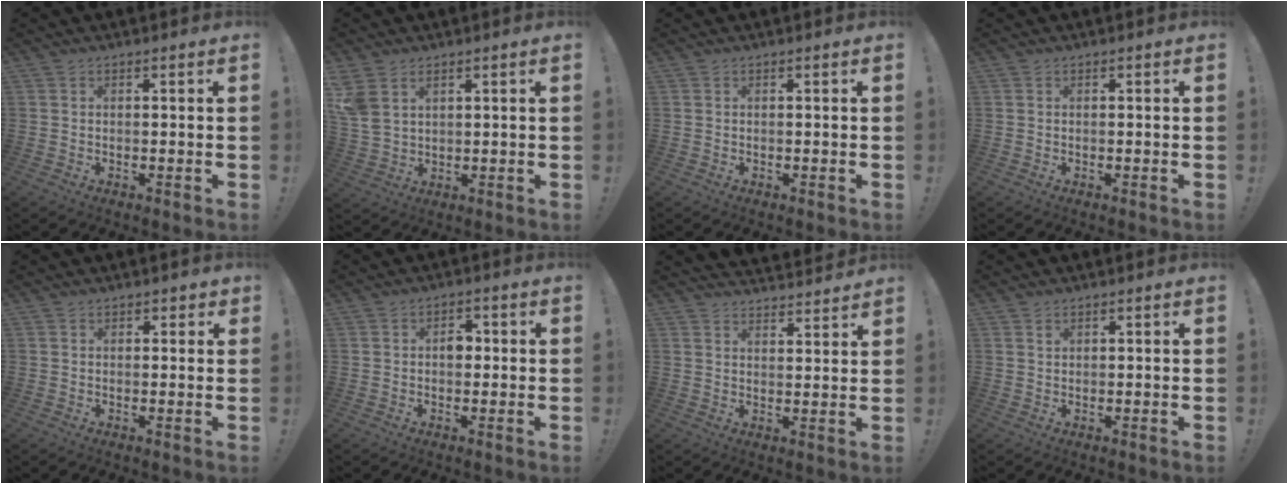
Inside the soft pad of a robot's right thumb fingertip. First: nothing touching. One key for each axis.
{"total": 6.0, "fx": 3.1, "fy": 4.0, "fz": 3.3, "tx": -0.059, "ty": -0.016, "tz": 0.062}
{"total": 0.0}
{"total": 0.0}
{"total": 1.2, "fx": 0.6, "fy": 0.9, "fz": 0.3, "tx": 0.005, "ty": -0.004, "tz": 0.010}
{"total": 4.0, "fx": -0.2, "fy": 2.9, "fz": 2.7, "tx": -0.030, "ty": 0.006, "tz": -0.009}
{"total": 3.7, "fx": 3.4, "fy": 1.2, "fz": 0.8, "tx": -0.004, "ty": -0.029, "tz": 0.059}
{"total": 0.7, "fx": 0.5, "fy": 0.5, "fz": 0.2, "tx": 0.002, "ty": -0.003, "tz": 0.008}